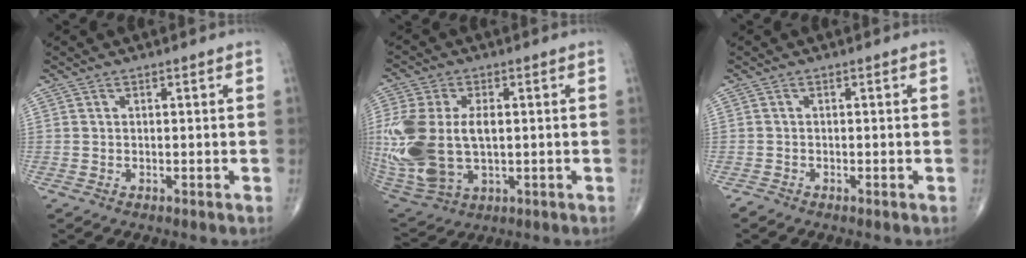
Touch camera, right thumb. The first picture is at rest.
{"total": 20.7, "force": [0.3, 12.6, 16.3], "torque": [-0.392, -0.012, 0.025]}
{"total": 0.8, "force": [-0.7, 0.0, 0.1], "torque": [0.001, -0.003, -0.019]}